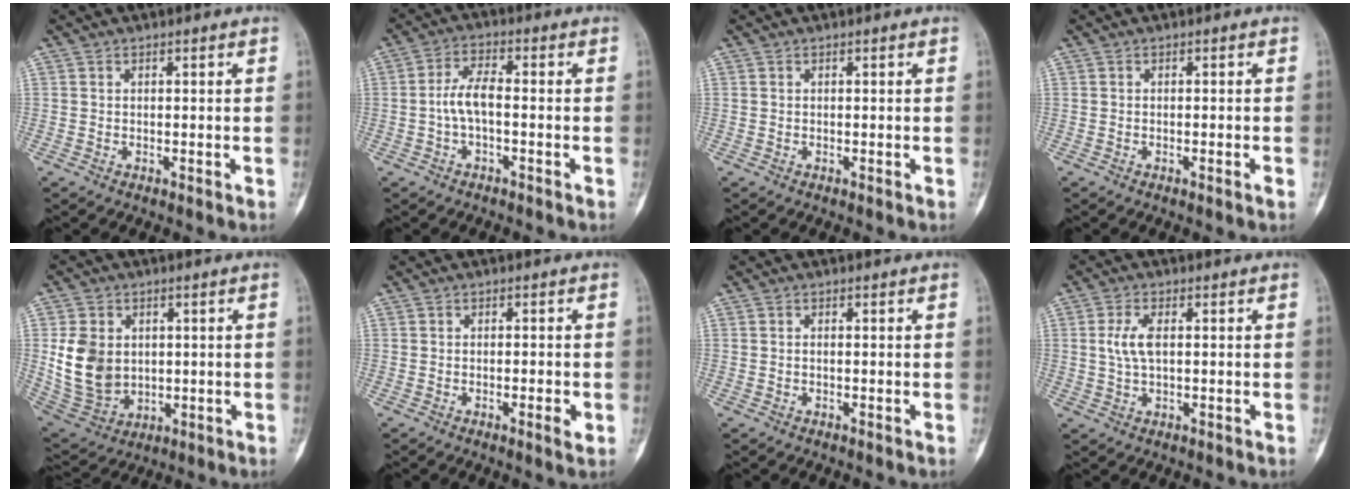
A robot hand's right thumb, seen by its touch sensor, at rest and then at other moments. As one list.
[{"total": 5.1, "force": [-1.0, 2.1, 4.5], "torque": [-0.091, 0.022, -0.025]}, {"total": 0.0}, {"total": 1.1, "force": [-0.4, 0.1, 1.0], "torque": [-0.018, 0.001, -0.004]}, {"total": 11.8, "force": [1.5, 9.2, 7.2], "torque": [-0.117, -0.010, 0.050]}, {"total": 2.6, "force": [-0.7, 0.6, 2.4], "torque": [-0.039, -0.002, -0.011]}, {"total": 0.0}, {"total": 4.5, "force": [0.6, 2.1, 3.9], "torque": [-0.089, 0.001, 0.012]}]